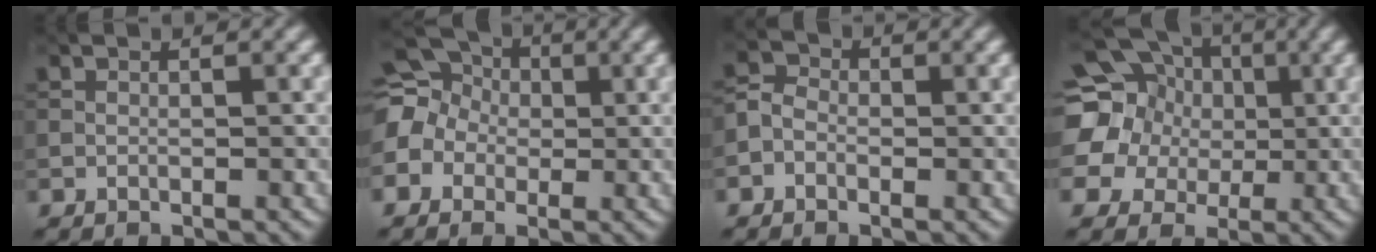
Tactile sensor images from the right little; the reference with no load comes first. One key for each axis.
{"total": 8.1, "fx": -1.2, "fy": 7.4, "fz": 3.0, "tx": -0.085, "ty": 0.016, "tz": -0.068}
{"total": 1.6, "fx": -1.0, "fy": 1.2, "fz": 0.2, "tx": -0.004, "ty": 0.003, "tz": -0.031}
{"total": 17.5, "fx": 3.1, "fy": 16.2, "fz": 5.8, "tx": -0.171, "ty": 0.005, "tz": 0.017}